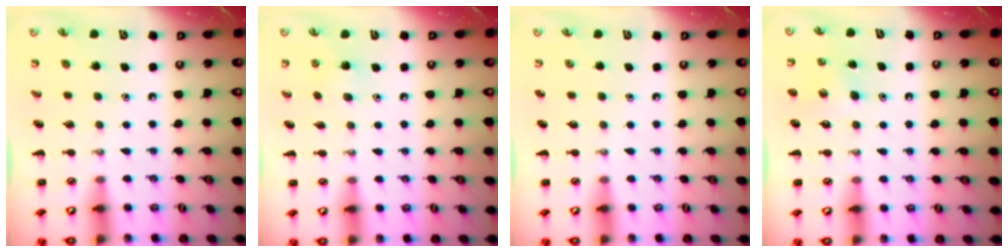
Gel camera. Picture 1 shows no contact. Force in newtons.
{"total": 3.6, "press": 3.6, "slide": 0.2}
{"total": 0.0}
{"total": 4.4, "press": 4.2, "slide": 1.4}